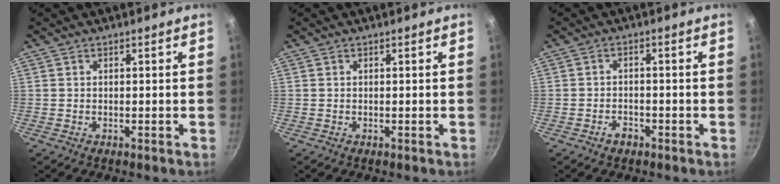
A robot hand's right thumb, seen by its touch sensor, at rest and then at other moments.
{"total": 0.0}
{"total": 2.5, "force": [-1.7, 1.5, 1.1], "torque": [-0.010, 0.018, -0.026]}